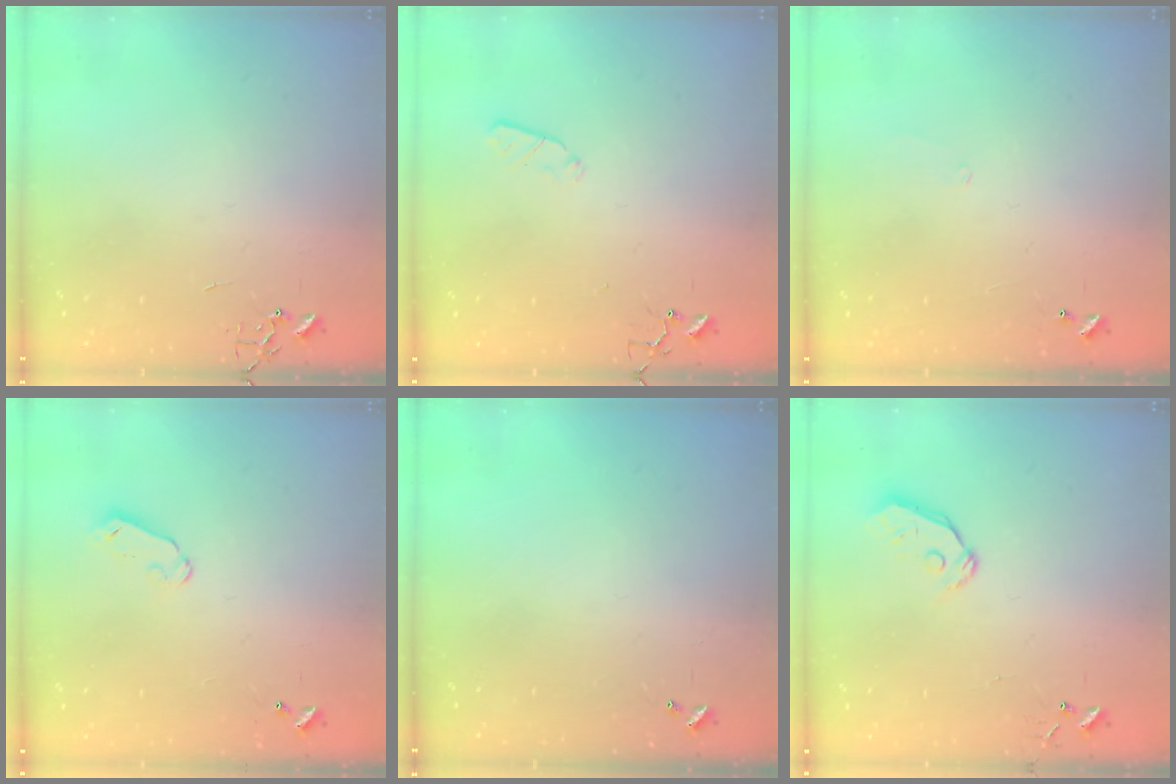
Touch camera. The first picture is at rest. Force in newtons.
{"total": 3.6, "press": 3.6, "slide": 0.5}
{"total": 5.6, "press": 5.6, "slide": 0.4}
{"total": 4.0, "press": 4.0, "slide": 0.4}
{"total": 0.0}
{"total": 4.4, "press": 4.4, "slide": 0.5}